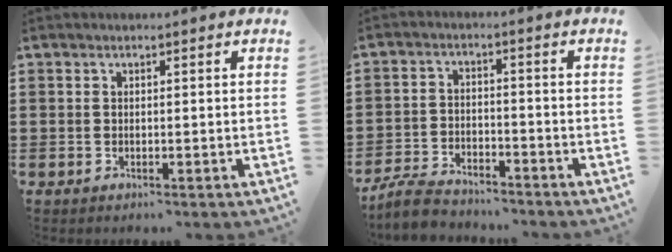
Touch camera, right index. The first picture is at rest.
{"total": 4.8, "force": [-4.6, 0.8, 1.2], "torque": [-0.042, 0.000, -0.096]}